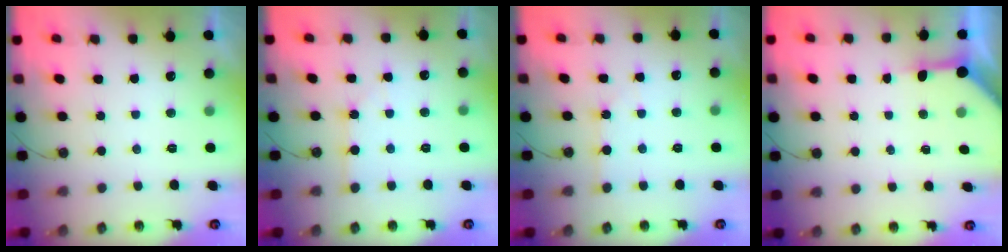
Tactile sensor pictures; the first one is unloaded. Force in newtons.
{"total": 2.6, "press": 2.6, "slide": 0.3}
{"total": 2.1, "press": 2.1, "slide": 0.3}
{"total": 5.8, "press": 5.7, "slide": 0.5}